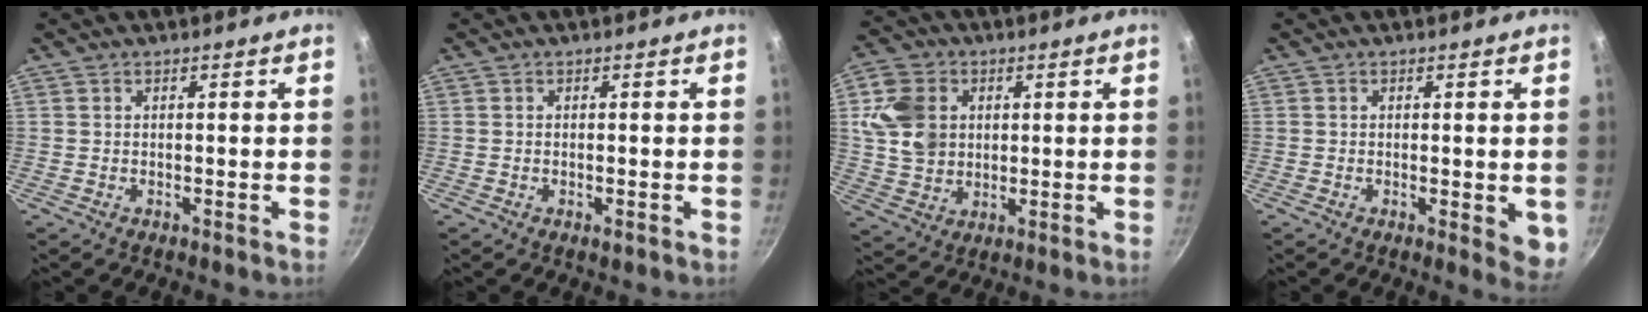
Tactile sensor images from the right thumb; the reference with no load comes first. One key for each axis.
{"total": 0.8, "fx": -0.2, "fy": 0.3, "fz": 0.7, "tx": -0.013, "ty": -0.001, "tz": -0.004}
{"total": 11.1, "fx": 2.4, "fy": 9.0, "fz": 6.0, "tx": -0.088, "ty": -0.001, "tz": 0.046}
{"total": 4.9, "fx": -0.7, "fy": 1.8, "fz": 4.5, "tx": -0.053, "ty": -0.014, "tz": -0.009}